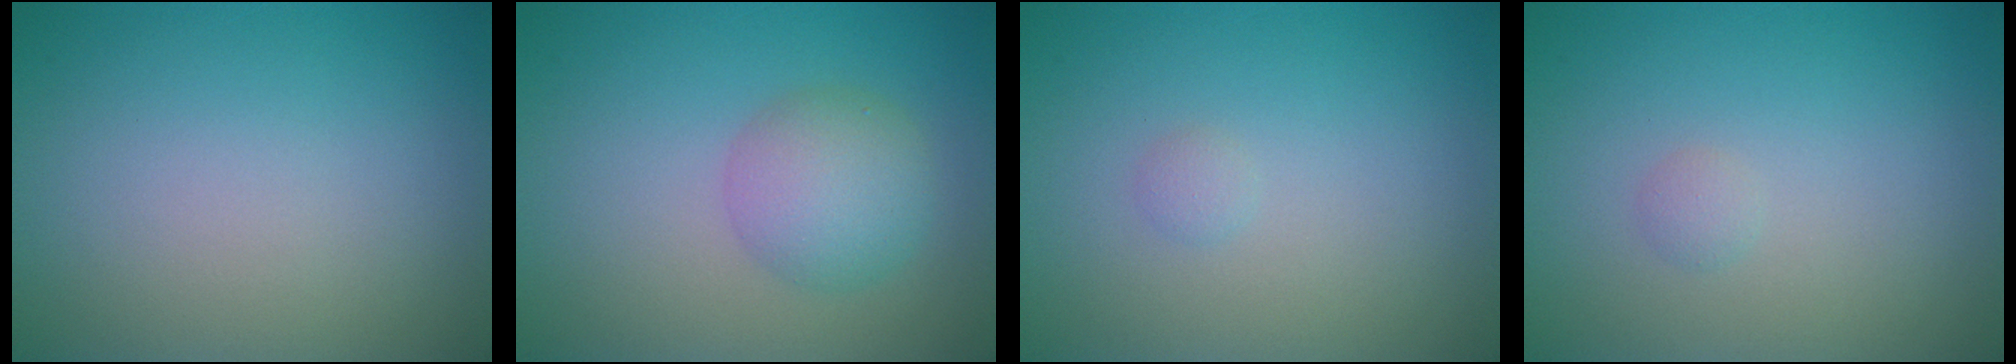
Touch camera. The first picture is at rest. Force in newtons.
{"total": 3.8, "press": 3.8, "slide": 0.1}
{"total": 0.5, "press": 0.5, "slide": 0.0}
{"total": 0.6, "press": 0.6, "slide": 0.0}